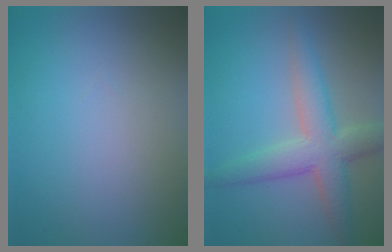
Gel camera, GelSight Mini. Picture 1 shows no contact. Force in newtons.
{"total": 5.3, "press": 5.3, "slide": 0.3}